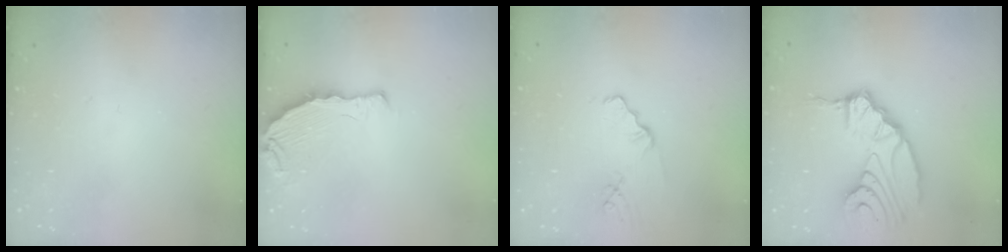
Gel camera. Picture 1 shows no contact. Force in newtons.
{"total": 7.5, "press": 5.6, "slide": 4.9}
{"total": 1.8, "press": 1.8, "slide": 0.3}
{"total": 14.4, "press": 13.6, "slide": 4.6}